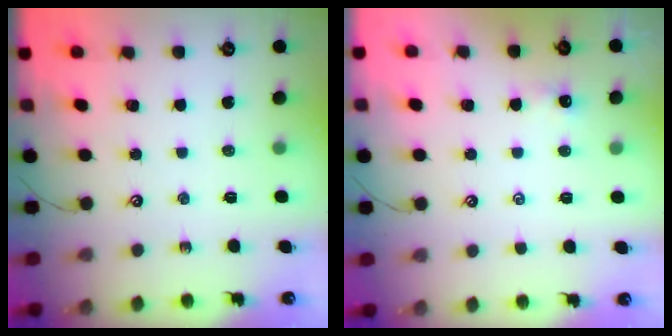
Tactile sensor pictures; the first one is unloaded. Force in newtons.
{"total": 1.6, "press": 1.6, "slide": 0.2}